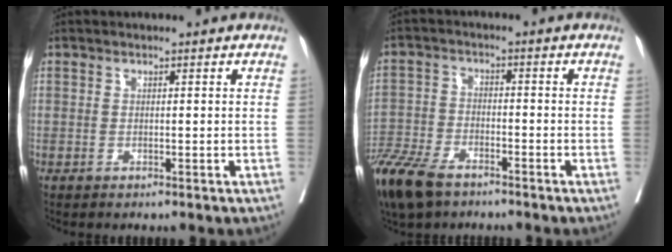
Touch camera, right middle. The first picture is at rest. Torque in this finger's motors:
{"motor_torque": [1.07, -1.07, 0.45, 0.06]}